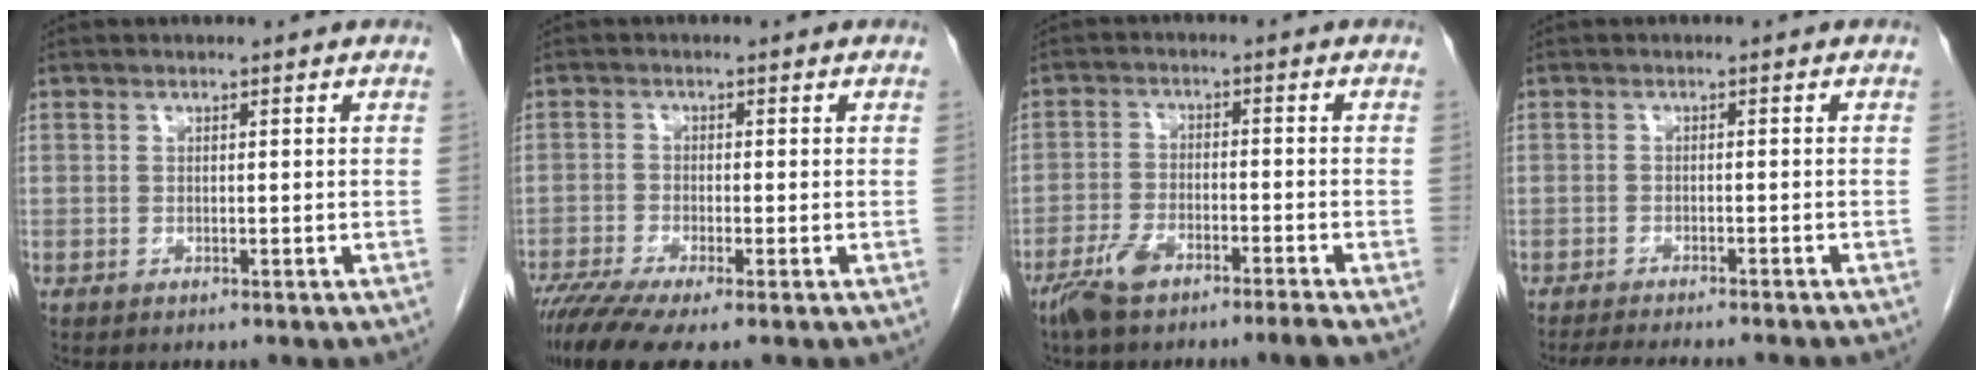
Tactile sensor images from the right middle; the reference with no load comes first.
{"total": 6.9, "force": [-4.9, 0.5, 4.8], "torque": [-0.084, -0.014, -0.088]}
{"total": 6.2, "force": [-4.6, 0.3, 4.1], "torque": [-0.084, -0.009, -0.091]}
{"total": 9.7, "force": [-8.7, 0.4, 4.3], "torque": [-0.047, -0.017, -0.116]}